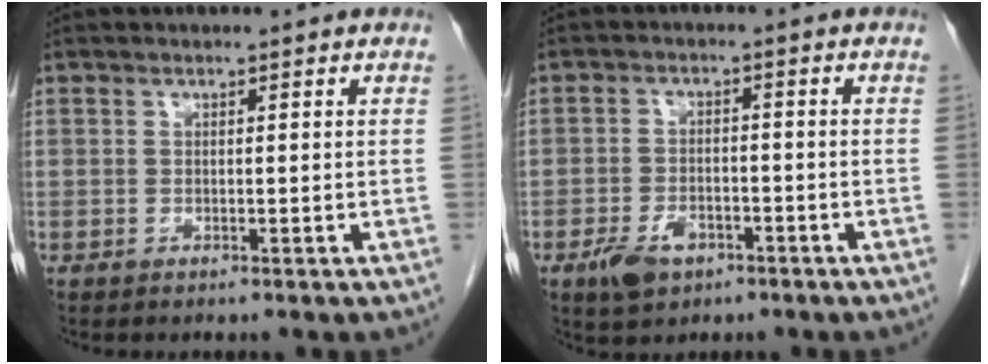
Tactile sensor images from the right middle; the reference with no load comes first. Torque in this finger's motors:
{"motor_torque": [0.86, -0.46, 0.03, 0.03]}